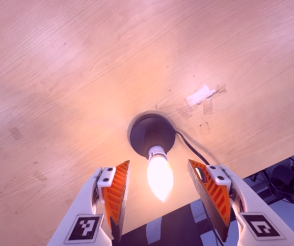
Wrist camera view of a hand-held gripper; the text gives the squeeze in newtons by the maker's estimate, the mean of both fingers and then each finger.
{"total": 0.0}